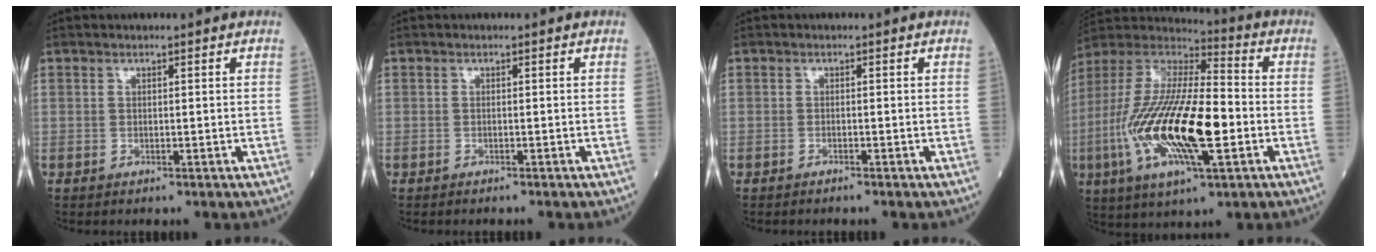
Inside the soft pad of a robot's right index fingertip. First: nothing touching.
{"total": 1.3, "force": [-1.1, -0.1, 0.7], "torque": [-0.010, 0.001, -0.012]}
{"total": 0.8, "force": [-0.7, -0.1, 0.3], "torque": [-0.010, 0.000, -0.008]}
{"total": 22.1, "force": [-4.8, 5.3, 20.9], "torque": [-0.449, -0.021, -0.089]}